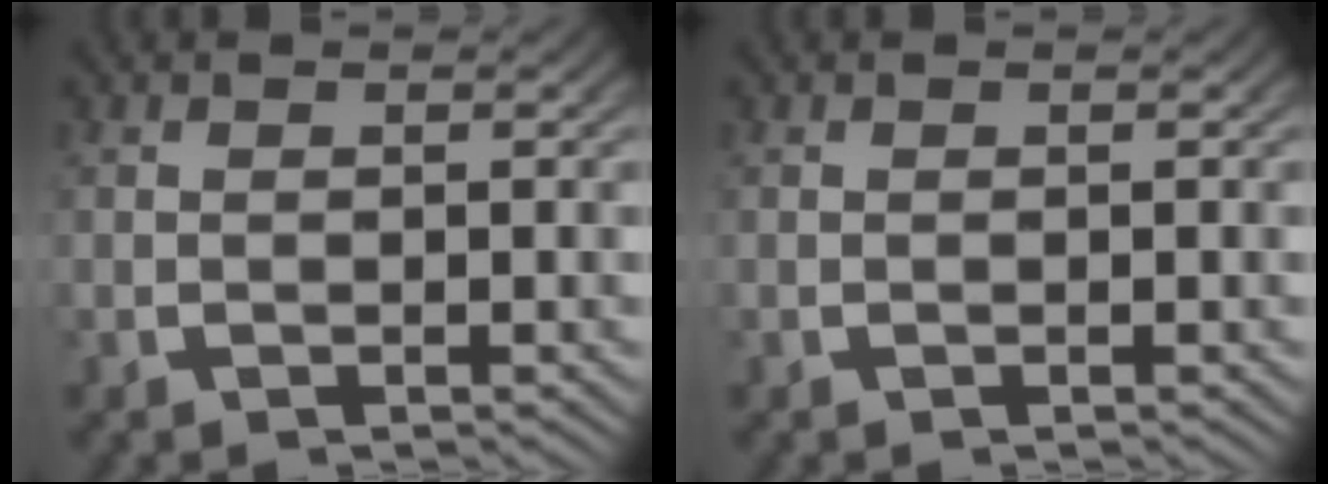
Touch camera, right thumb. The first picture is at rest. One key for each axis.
{"total": 0.0}